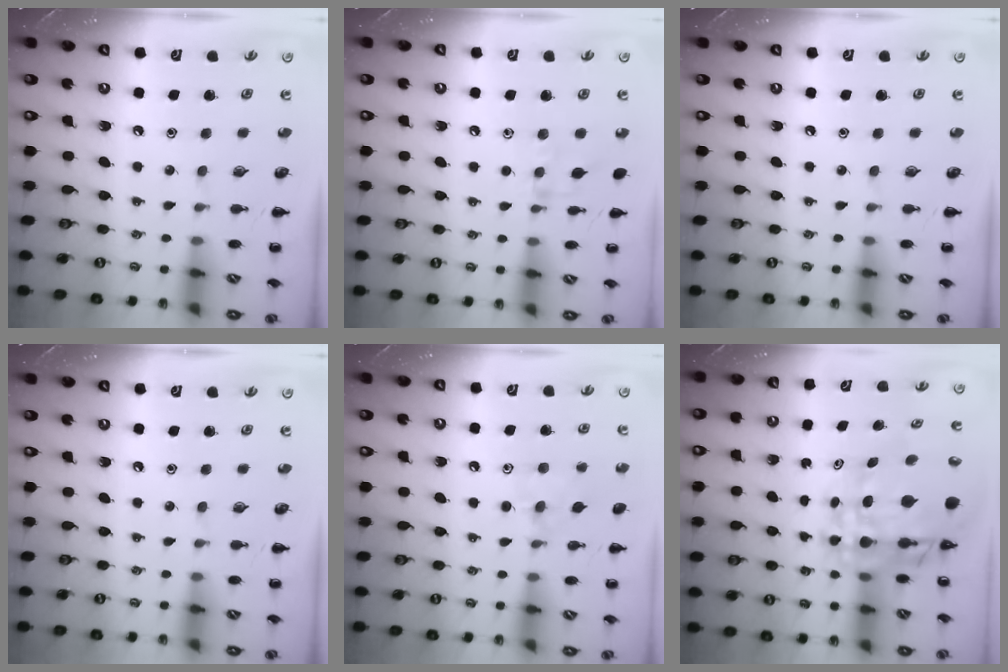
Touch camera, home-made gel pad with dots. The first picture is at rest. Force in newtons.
{"total": 6.3, "press": 6.2, "slide": 1.3}
{"total": 0.0}
{"total": 0.0}
{"total": 7.8, "press": 7.5, "slide": 2.0}
{"total": 11.0, "press": 10.4, "slide": 3.7}